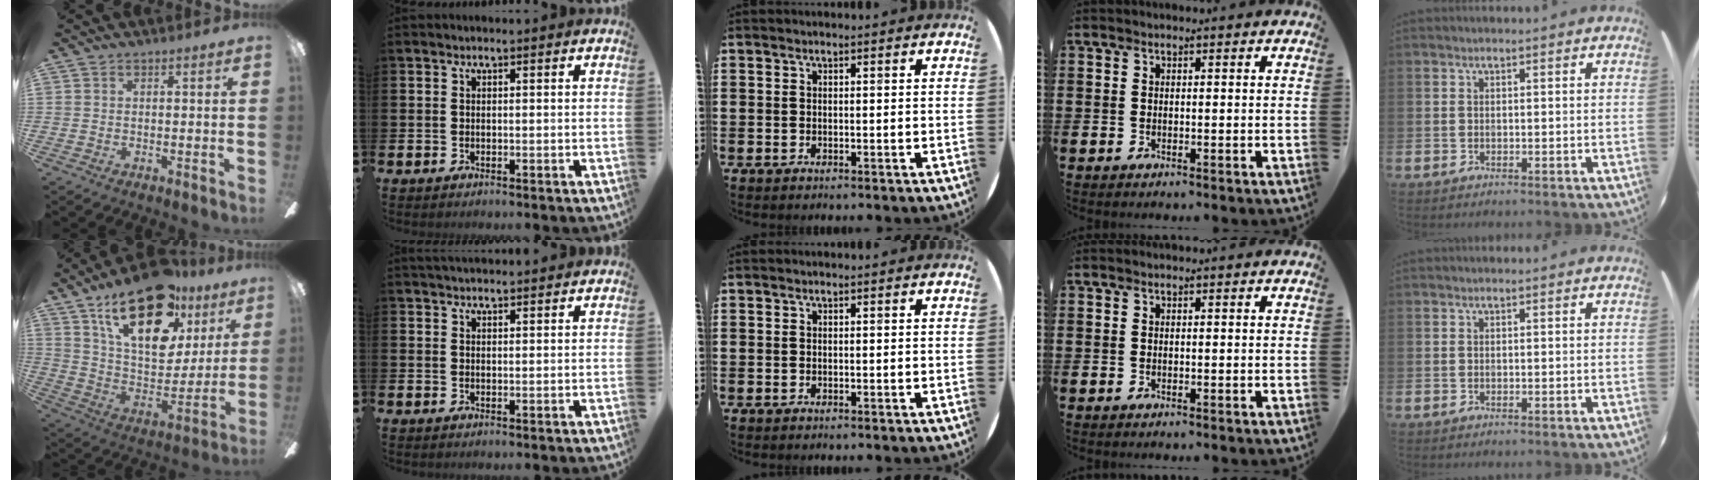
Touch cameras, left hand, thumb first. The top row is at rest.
{"thumb": {"total": 25.3, "force": [15.1, 12.4, 16.1], "torque": [-0.262, -0.081, 0.264]}, "index": {"total": 2.2, "force": [2.2, 0.3, 0.2], "torque": [0.005, -0.012, 0.038]}}